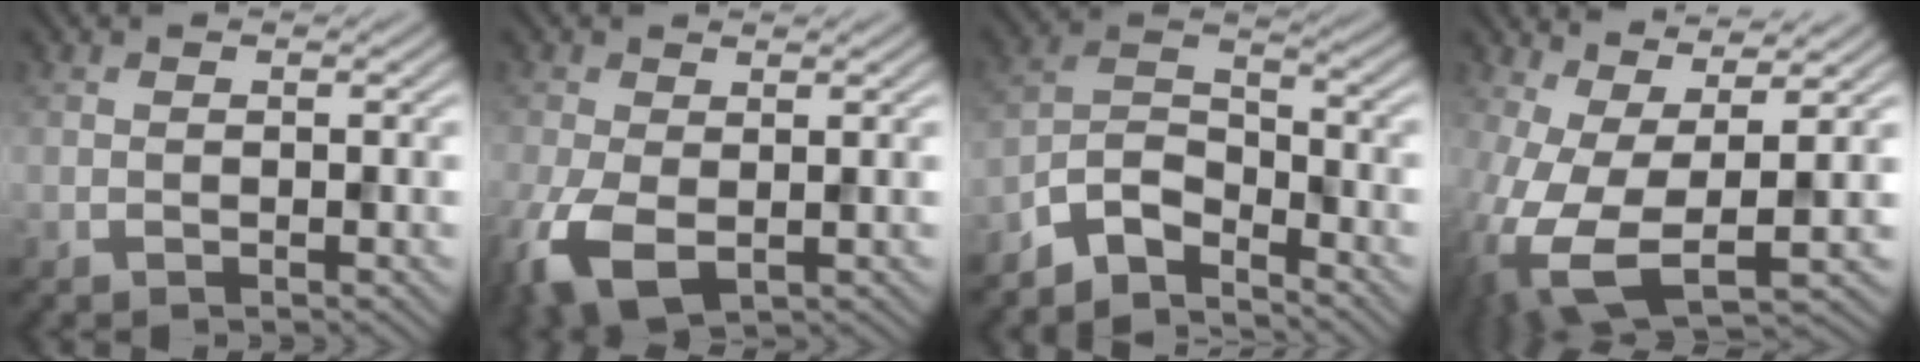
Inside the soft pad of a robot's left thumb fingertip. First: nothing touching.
{"total": 6.5, "force": [-2.1, 3.8, 4.8], "torque": [-0.130, -0.021, -0.043]}
{"total": 6.3, "force": [-5.2, 2.3, 2.8], "torque": [-0.052, 0.004, -0.118]}
{"total": 12.2, "force": [-2.3, 5.2, 10.8], "torque": [-0.259, -0.014, -0.033]}